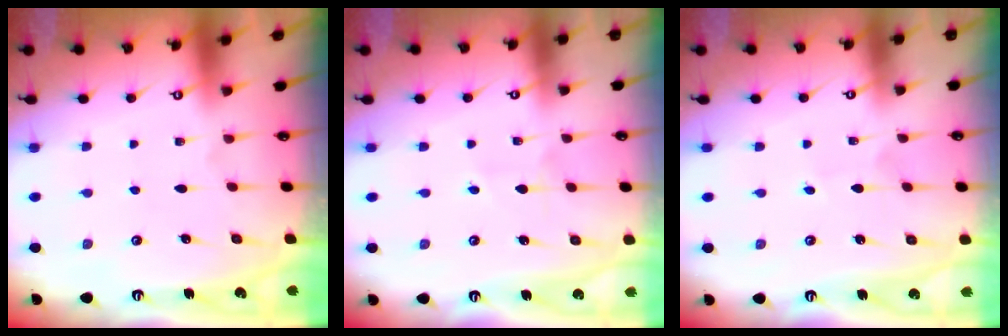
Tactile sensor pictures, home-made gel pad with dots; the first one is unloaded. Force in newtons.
{"total": 2.7, "press": 2.6, "slide": 0.3}
{"total": 2.2, "press": 2.1, "slide": 0.2}